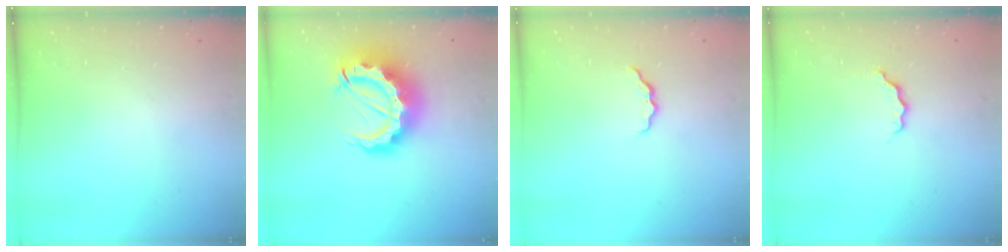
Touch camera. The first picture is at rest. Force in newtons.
{"total": 18.5, "press": 18.4, "slide": 1.8}
{"total": 3.7, "press": 3.6, "slide": 0.5}
{"total": 4.3, "press": 4.3, "slide": 0.4}